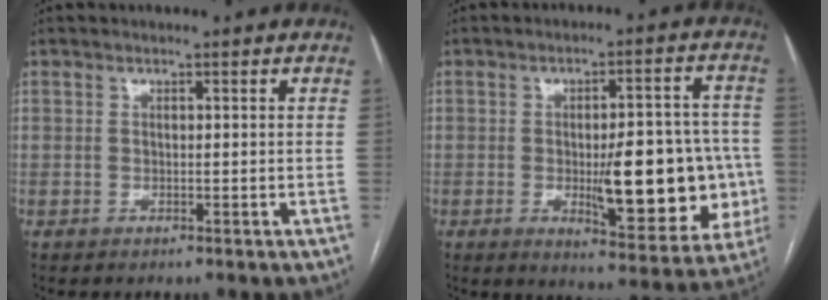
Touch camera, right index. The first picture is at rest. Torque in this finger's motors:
{"motor_torque": [2.14, 0.00, 0.36, 0.07]}